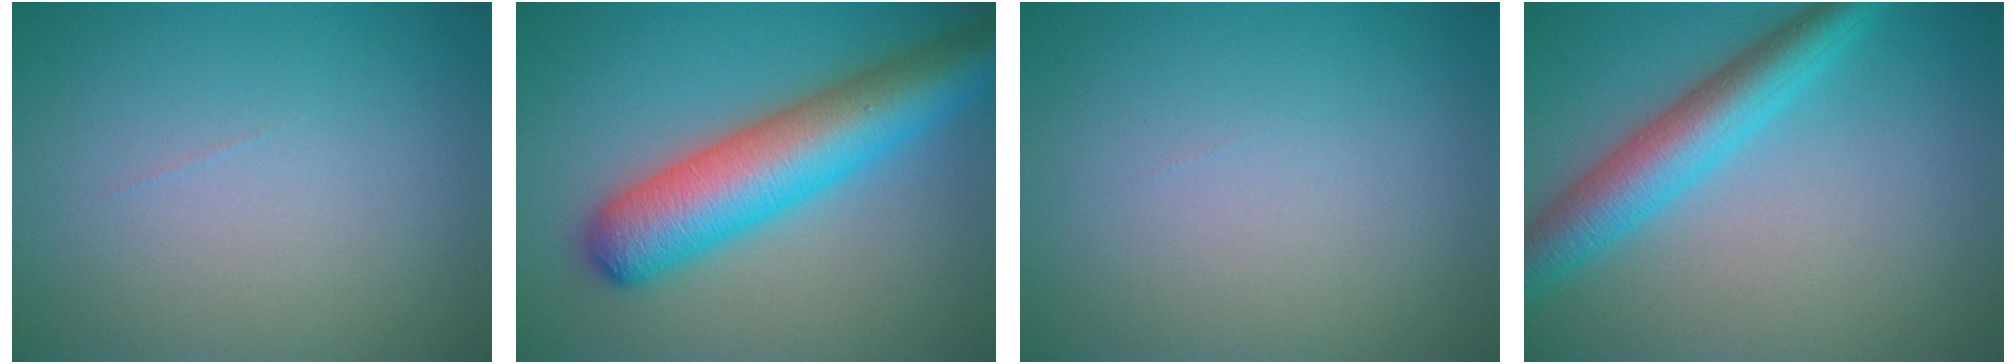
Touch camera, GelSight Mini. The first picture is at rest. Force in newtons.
{"total": 9.3, "press": 9.2, "slide": 0.3}
{"total": 0.0}
{"total": 5.5, "press": 5.5, "slide": 0.1}